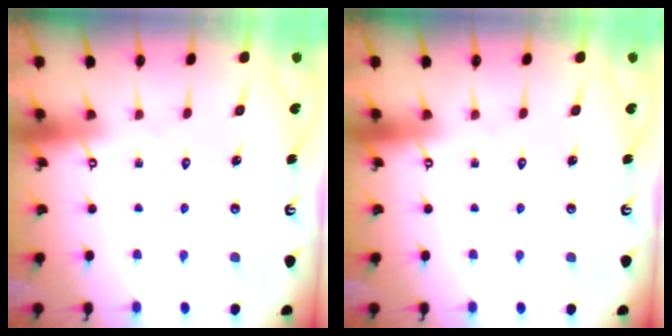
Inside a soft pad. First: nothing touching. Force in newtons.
{"total": 0.0}